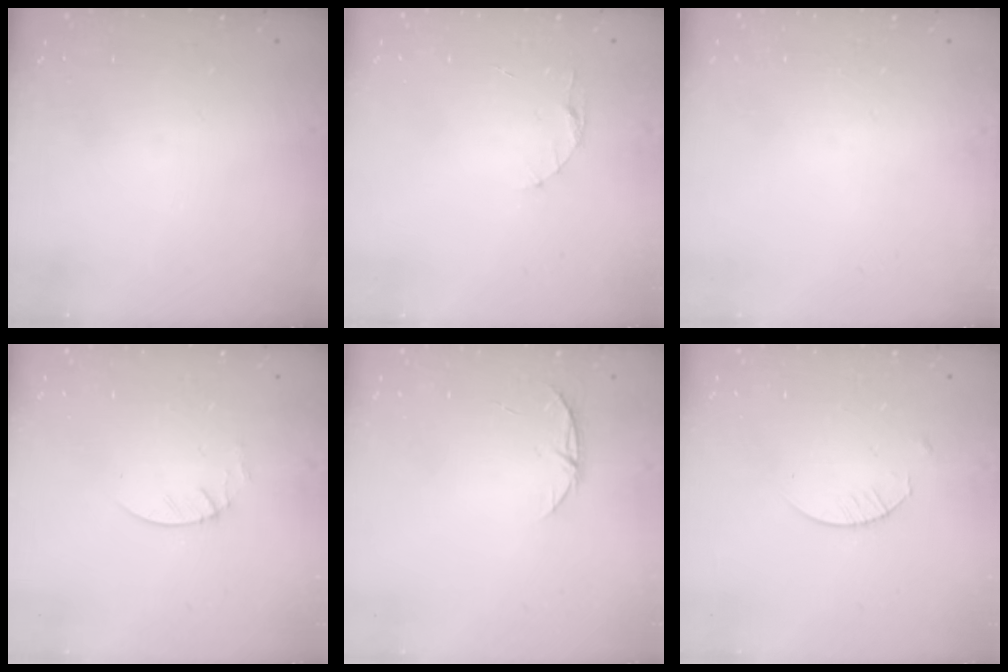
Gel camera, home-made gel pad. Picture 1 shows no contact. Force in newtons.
{"total": 3.5, "press": 3.5, "slide": 0.3}
{"total": 0.0}
{"total": 1.9, "press": 1.9, "slide": 0.2}
{"total": 5.4, "press": 5.4, "slide": 0.6}
{"total": 2.4, "press": 2.4, "slide": 0.3}